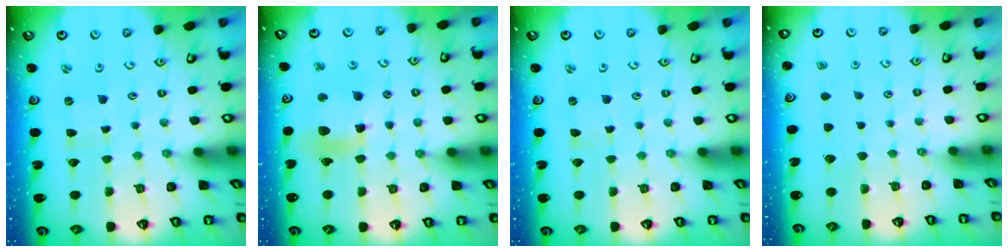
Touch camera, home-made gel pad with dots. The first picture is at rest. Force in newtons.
{"total": 12.2, "press": 12.1, "slide": 1.8}
{"total": 0.0}
{"total": 0.0}